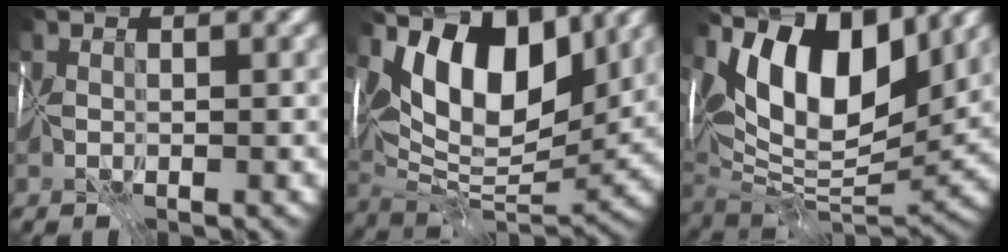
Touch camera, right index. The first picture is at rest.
{"total": 11.0, "force": [5.1, 5.3, 8.1], "torque": [-0.118, -0.002, 0.091]}
{"total": 12.9, "force": [6.6, 5.7, 9.6], "torque": [-0.147, 0.015, 0.107]}